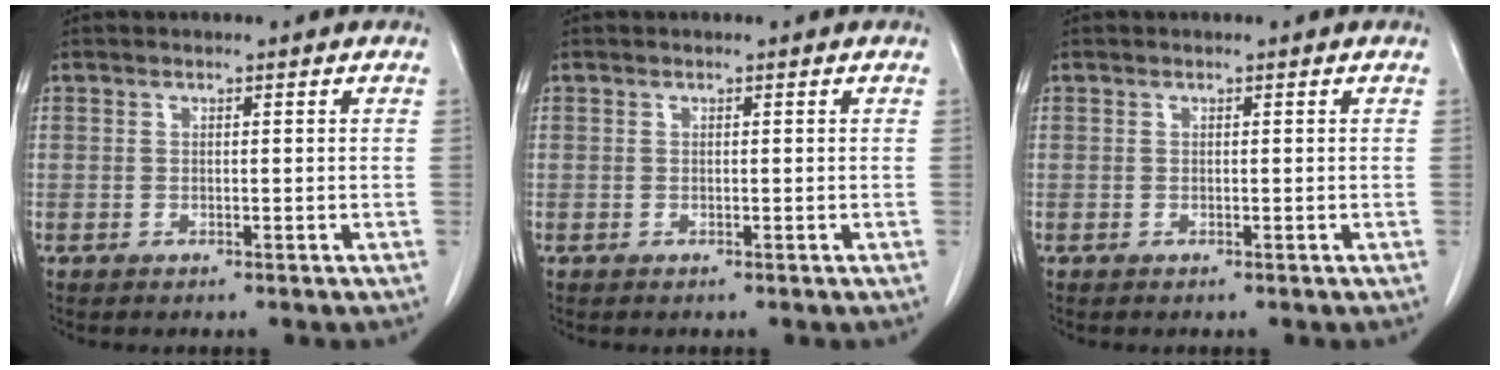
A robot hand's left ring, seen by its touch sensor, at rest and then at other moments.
{"total": 0.0}
{"total": 0.0}